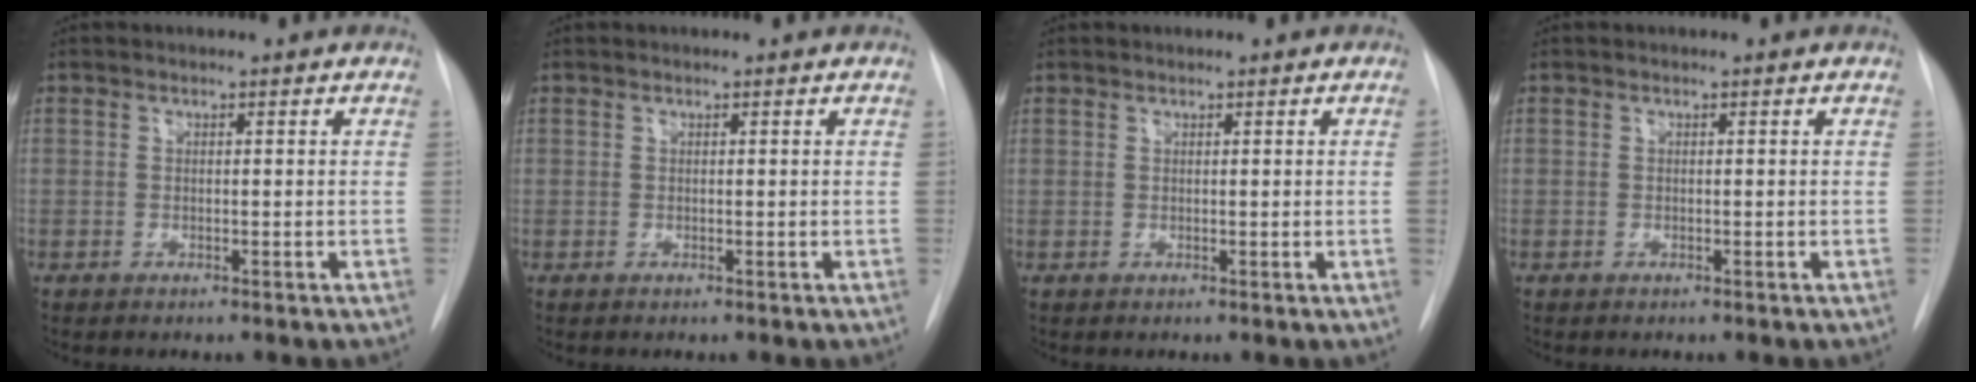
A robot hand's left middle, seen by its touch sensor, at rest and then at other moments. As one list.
[{"total": 0.0}, {"total": 0.7, "force": [0.2, -0.3, 0.6], "torque": [-0.013, -0.006, 0.004]}, {"total": 0.0}]